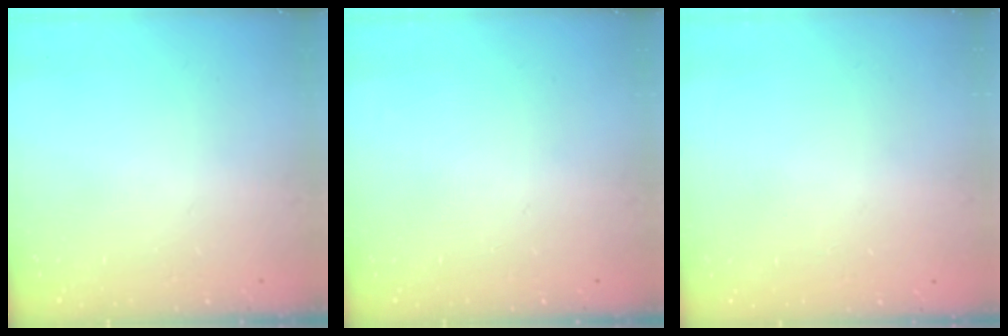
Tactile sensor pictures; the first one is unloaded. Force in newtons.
{"total": 0.0}
{"total": 0.0}